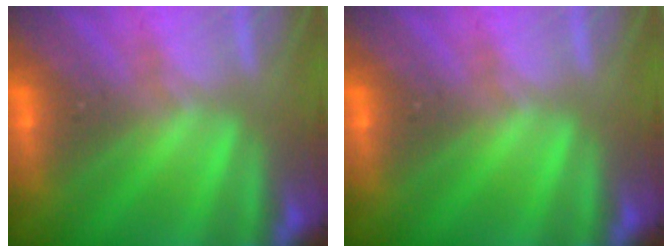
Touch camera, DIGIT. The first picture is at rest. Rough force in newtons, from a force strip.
{"total": 0.0}